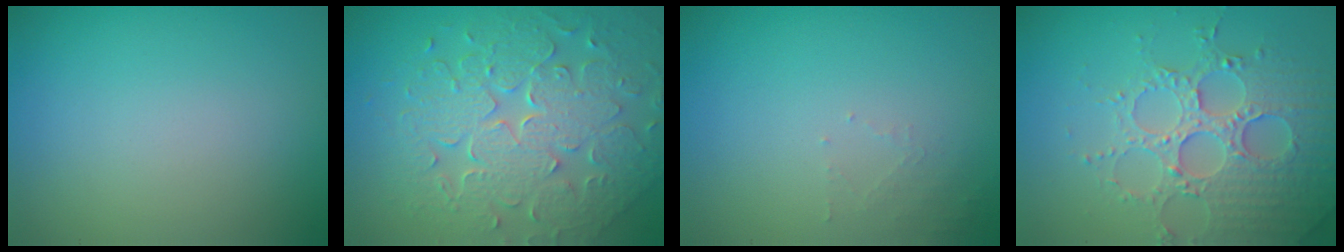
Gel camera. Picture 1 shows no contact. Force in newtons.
{"total": 8.7, "press": 6.3, "slide": 6.0}
{"total": 1.0, "press": 1.0, "slide": 0.2}
{"total": 4.9, "press": 4.7, "slide": 1.4}